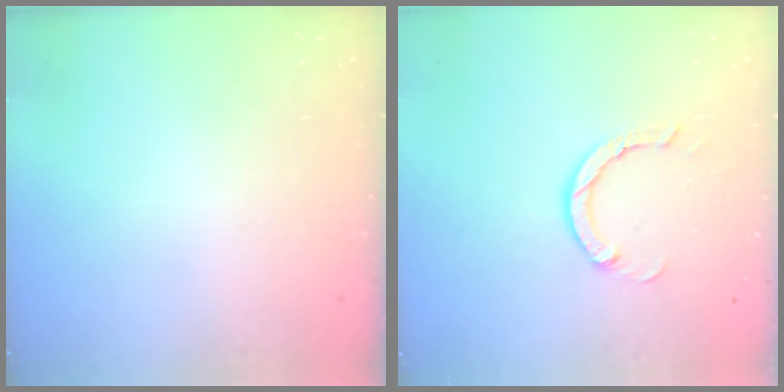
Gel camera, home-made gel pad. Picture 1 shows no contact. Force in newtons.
{"total": 3.4, "press": 3.4, "slide": 0.2}